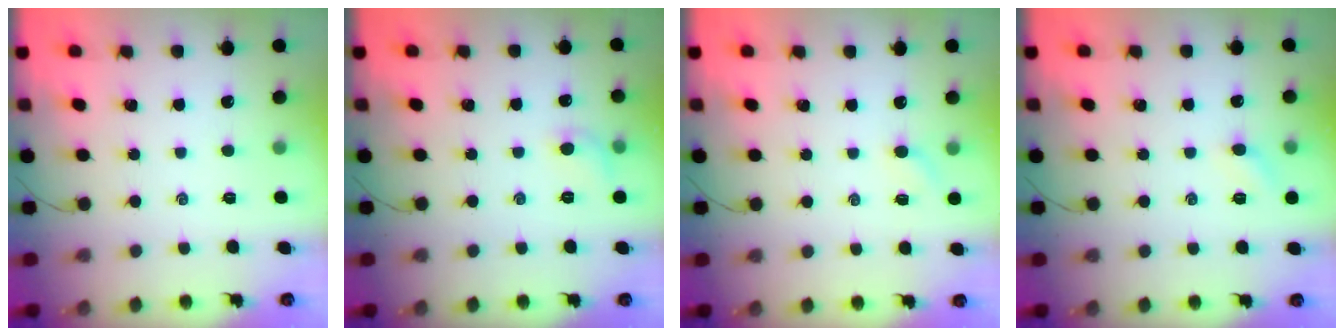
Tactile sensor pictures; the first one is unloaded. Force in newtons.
{"total": 6.0, "press": 5.8, "slide": 1.6}
{"total": 3.2, "press": 3.0, "slide": 1.1}
{"total": 4.4, "press": 4.2, "slide": 1.4}